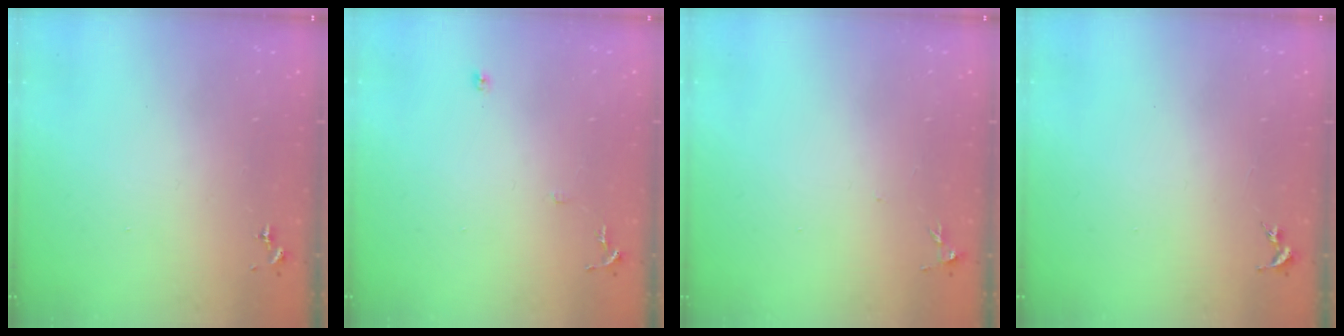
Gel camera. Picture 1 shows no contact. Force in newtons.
{"total": 8.0, "press": 8.0, "slide": 0.8}
{"total": 5.6, "press": 5.6, "slide": 0.6}
{"total": 0.0}